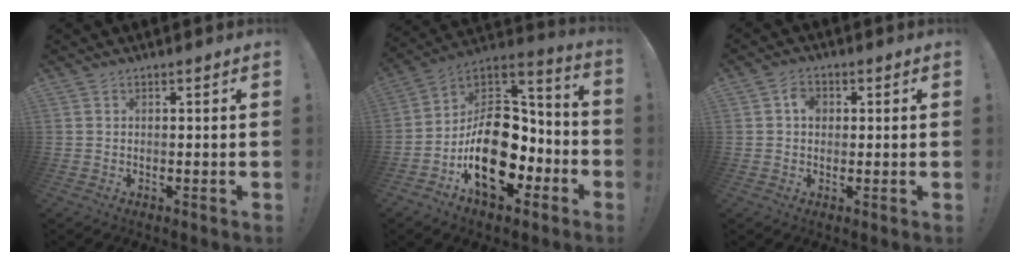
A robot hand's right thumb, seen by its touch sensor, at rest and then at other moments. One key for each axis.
{"total": 23.0, "fx": -6.8, "fy": 15.4, "fz": 15.7, "tx": -0.248, "ty": 0.035, "tz": -0.093}
{"total": 3.9, "fx": 0.5, "fy": 3.0, "fz": 2.4, "tx": -0.036, "ty": 0.004, "tz": 0.006}